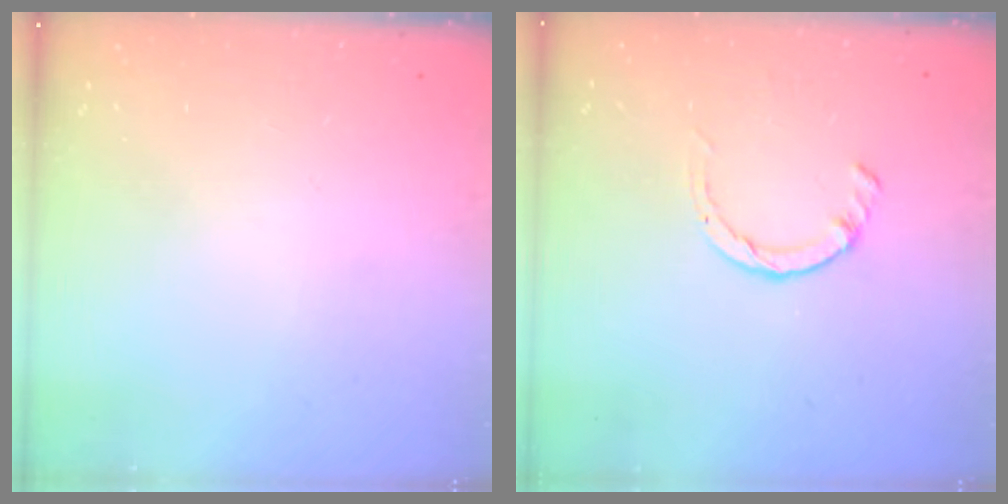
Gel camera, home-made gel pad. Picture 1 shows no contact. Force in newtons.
{"total": 1.4, "press": 1.4, "slide": 0.3}